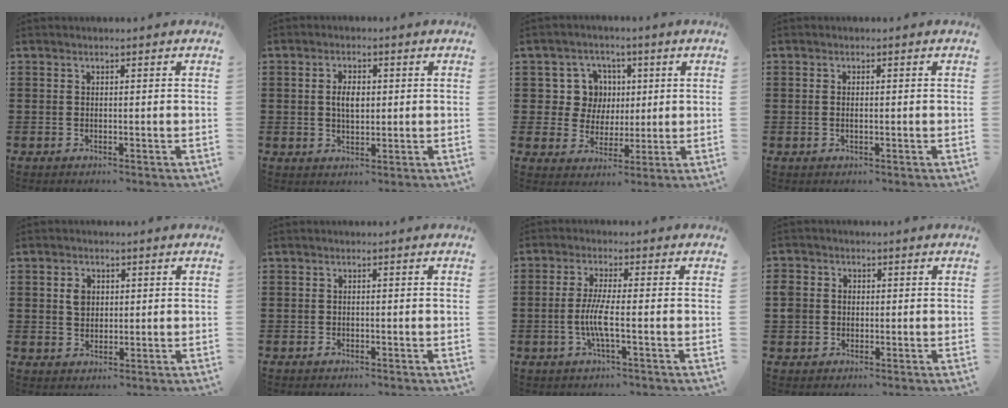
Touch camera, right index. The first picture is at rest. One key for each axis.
{"total": 3.4, "fx": 0.3, "fy": 1.8, "fz": 2.9, "tx": -0.050, "ty": 0.003, "tz": 0.002}
{"total": 7.8, "fx": 1.5, "fy": 7.2, "fz": 2.5, "tx": -0.068, "ty": 0.015, "tz": 0.027}
{"total": 0.6, "fx": -0.1, "fy": 0.2, "fz": 0.5, "tx": -0.011, "ty": 0.000, "tz": -0.001}
{"total": 2.8, "fx": 0.7, "fy": 2.1, "fz": 1.8, "tx": -0.041, "ty": 0.010, "tz": 0.011}
{"total": 0.6, "fx": -0.5, "fy": 0.2, "fz": 0.2, "tx": -0.005, "ty": -0.002, "tz": -0.009}
{"total": 5.1, "fx": -1.3, "fy": 0.3, "fz": 4.9, "tx": -0.115, "ty": -0.015, "tz": -0.034}
{"total": 2.9, "fx": -0.3, "fy": 2.7, "fz": 0.9, "tx": -0.034, "ty": 0.008, "tz": -0.011}